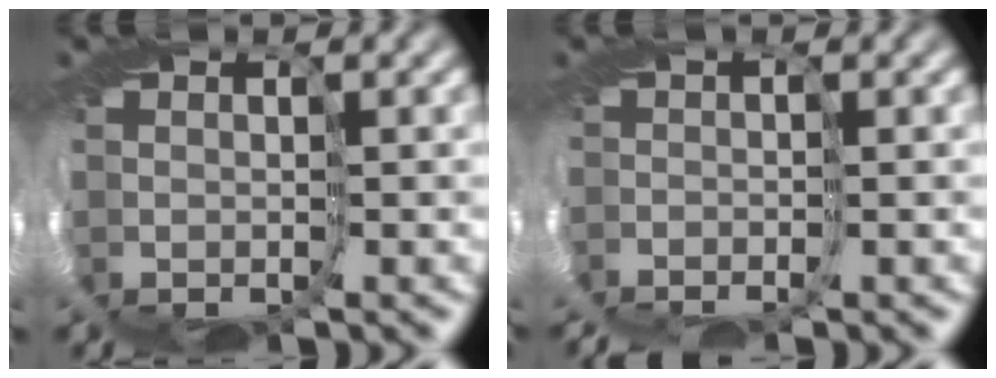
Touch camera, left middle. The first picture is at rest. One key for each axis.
{"total": 2.5, "fx": -2.1, "fy": 0.1, "fz": 1.3, "tx": -0.017, "ty": -0.004, "tz": -0.040}